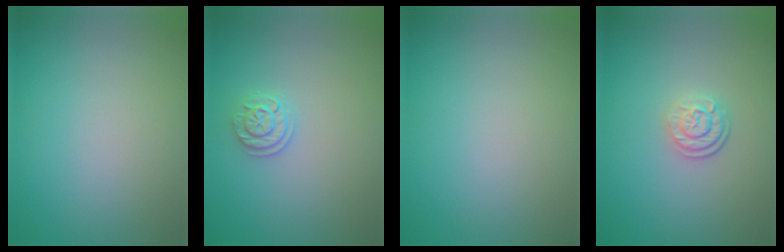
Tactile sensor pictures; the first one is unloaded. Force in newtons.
{"total": 1.9, "press": 1.7, "slide": 0.8}
{"total": 0.0}
{"total": 2.5, "press": 1.9, "slide": 1.6}